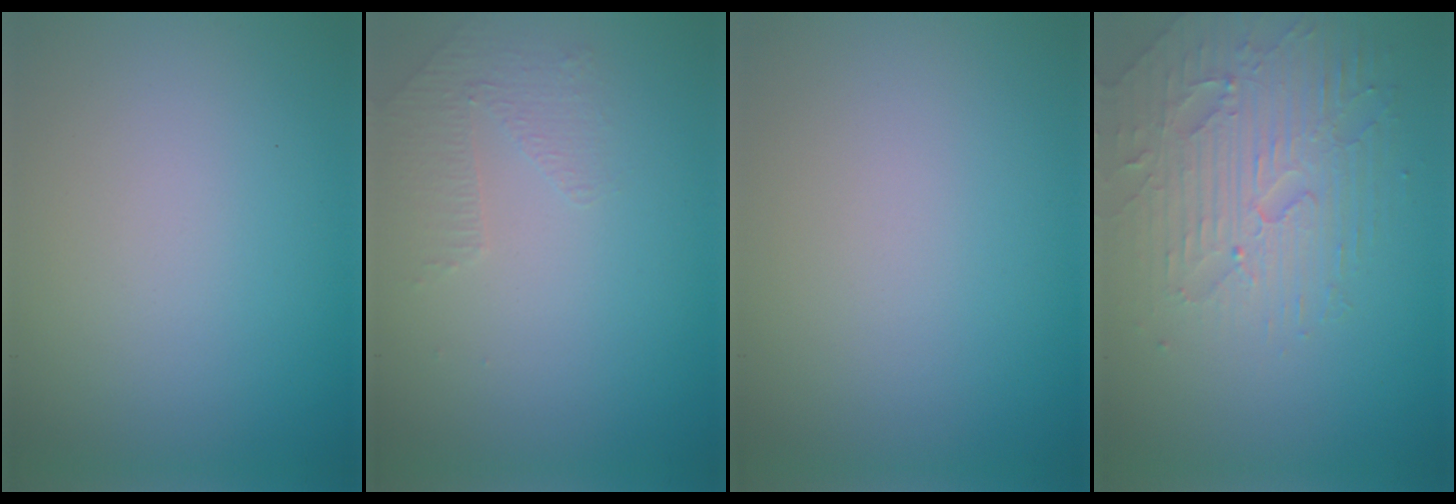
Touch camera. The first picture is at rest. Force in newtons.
{"total": 1.4, "press": 0.8, "slide": 1.1}
{"total": 0.0}
{"total": 4.4, "press": 4.1, "slide": 1.4}